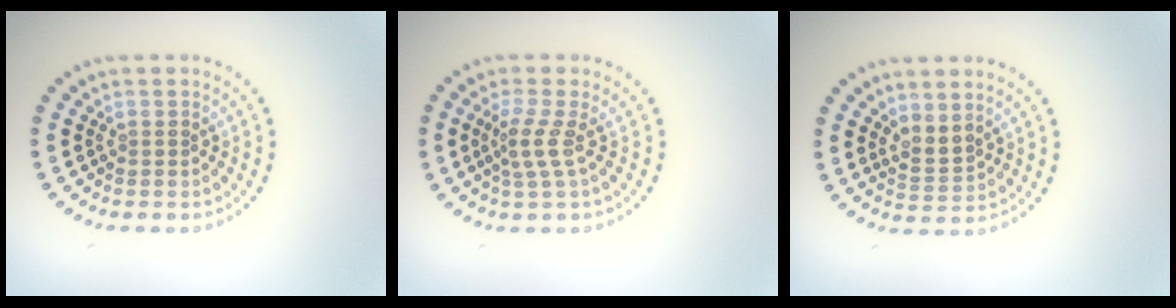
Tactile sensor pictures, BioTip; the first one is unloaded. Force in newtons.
{"total": 2.2, "press": 1.6, "slide": 1.6}
{"total": 1.8, "press": 1.5, "slide": 1.0}